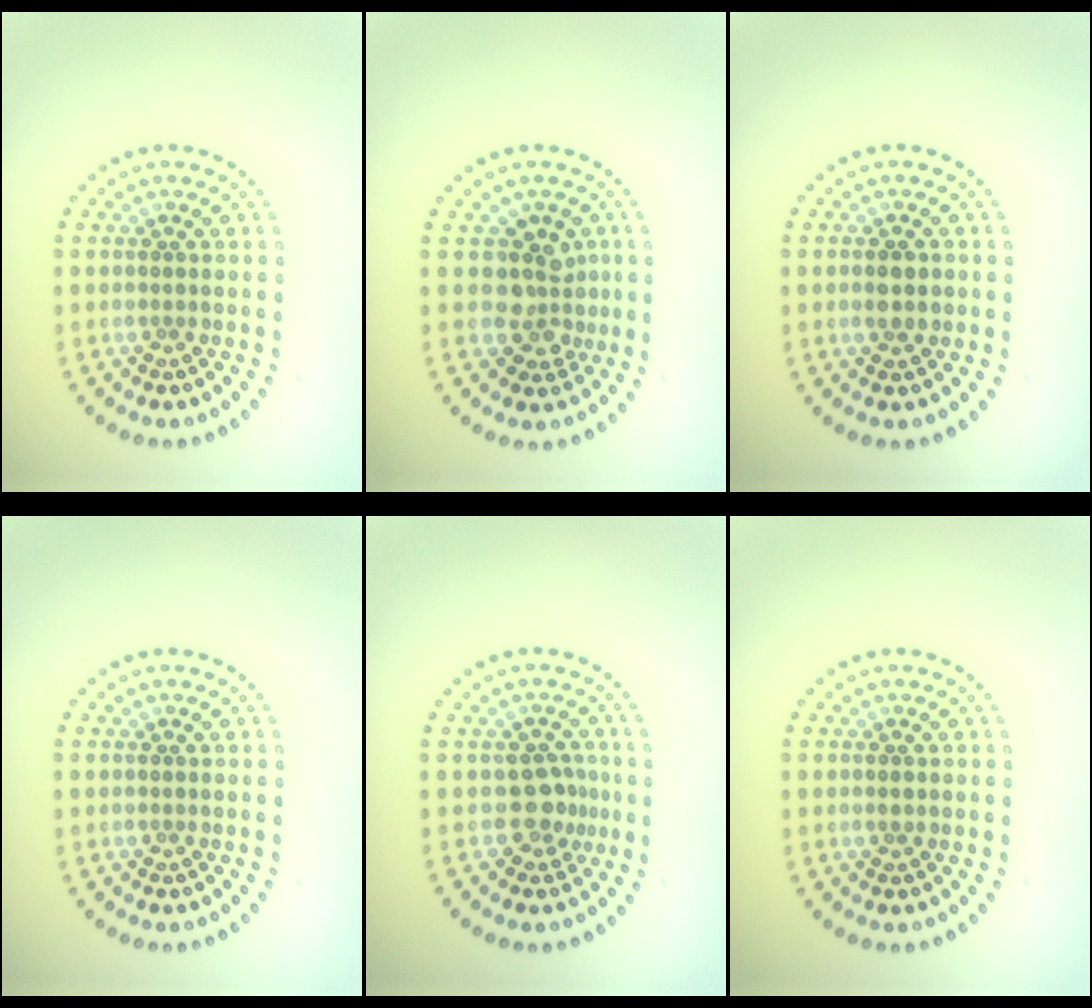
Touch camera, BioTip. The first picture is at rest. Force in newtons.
{"total": 3.4, "press": 2.8, "slide": 1.9}
{"total": 2.4, "press": 2.4, "slide": 0.1}
{"total": 0.0}
{"total": 2.3, "press": 1.8, "slide": 1.4}
{"total": 0.5, "press": 0.5, "slide": 0.0}